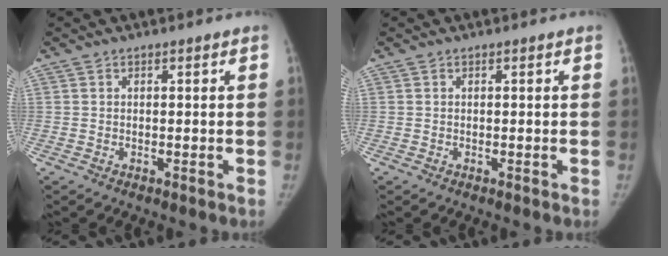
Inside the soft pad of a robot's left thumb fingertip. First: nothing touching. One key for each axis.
{"total": 0.0}